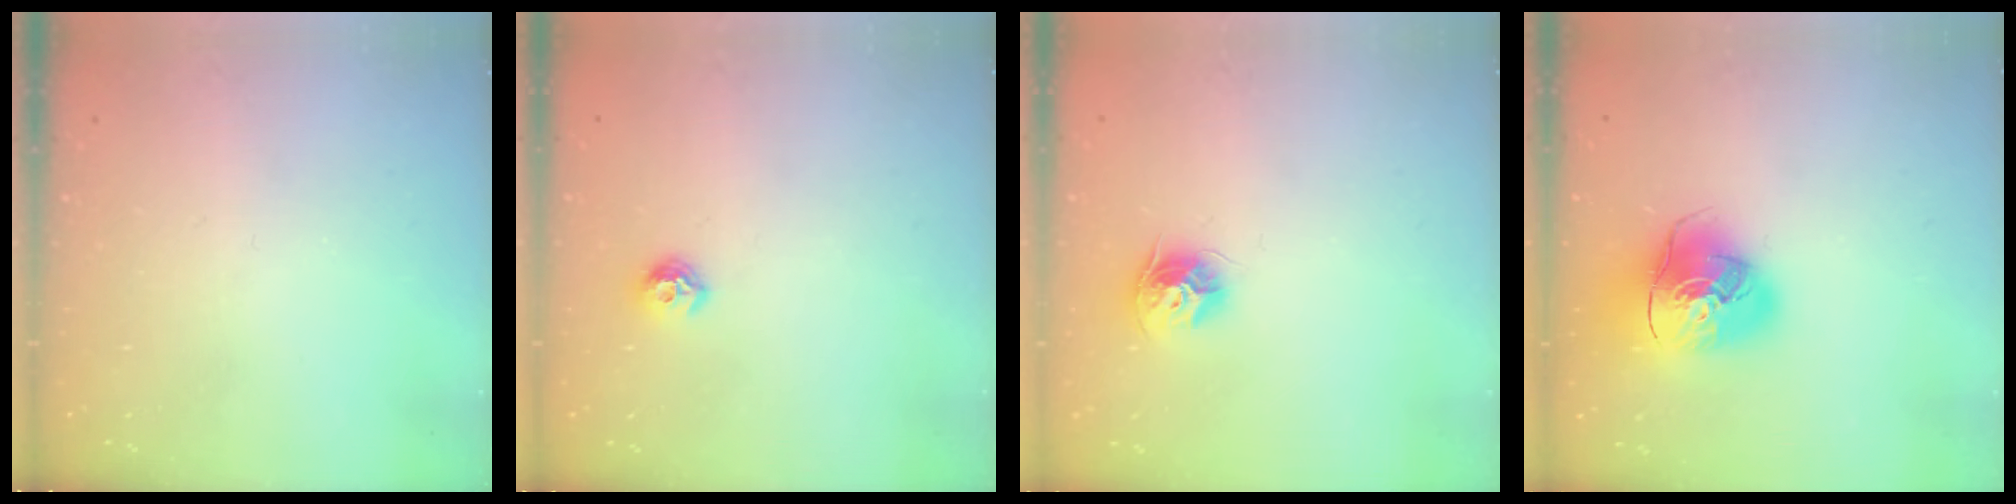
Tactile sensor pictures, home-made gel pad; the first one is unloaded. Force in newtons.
{"total": 6.5, "press": 6.5, "slide": 0.7}
{"total": 9.5, "press": 9.5, "slide": 0.3}
{"total": 16.2, "press": 16.0, "slide": 2.4}